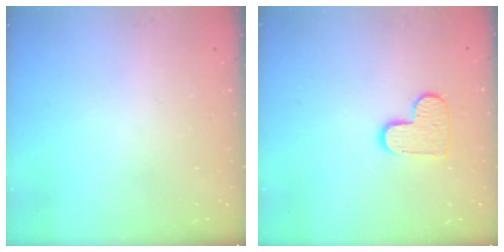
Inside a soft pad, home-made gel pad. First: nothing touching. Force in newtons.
{"total": 9.2, "press": 9.2, "slide": 0.5}